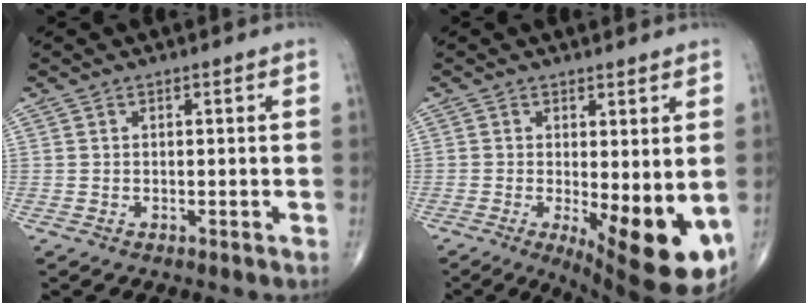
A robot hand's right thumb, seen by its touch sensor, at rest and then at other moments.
{"total": 13.4, "force": [-2.8, 4.6, 12.3], "torque": [-0.162, -0.027, -0.023]}